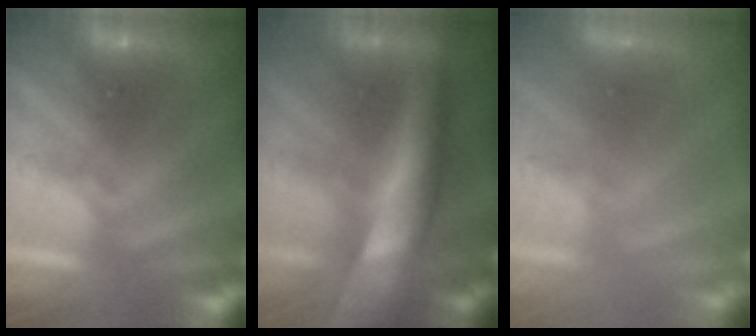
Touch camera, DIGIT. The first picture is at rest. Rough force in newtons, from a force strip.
{"total": 8.2}
{"total": 3.4}